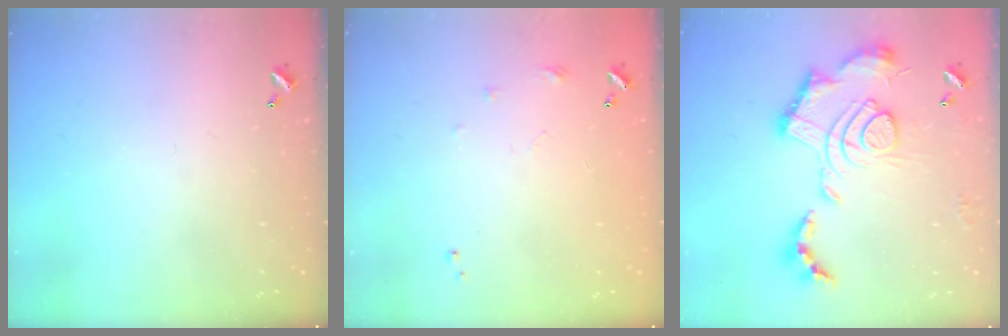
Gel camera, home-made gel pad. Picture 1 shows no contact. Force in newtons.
{"total": 5.9, "press": 5.9, "slide": 0.8}
{"total": 2.4, "press": 1.9, "slide": 1.5}